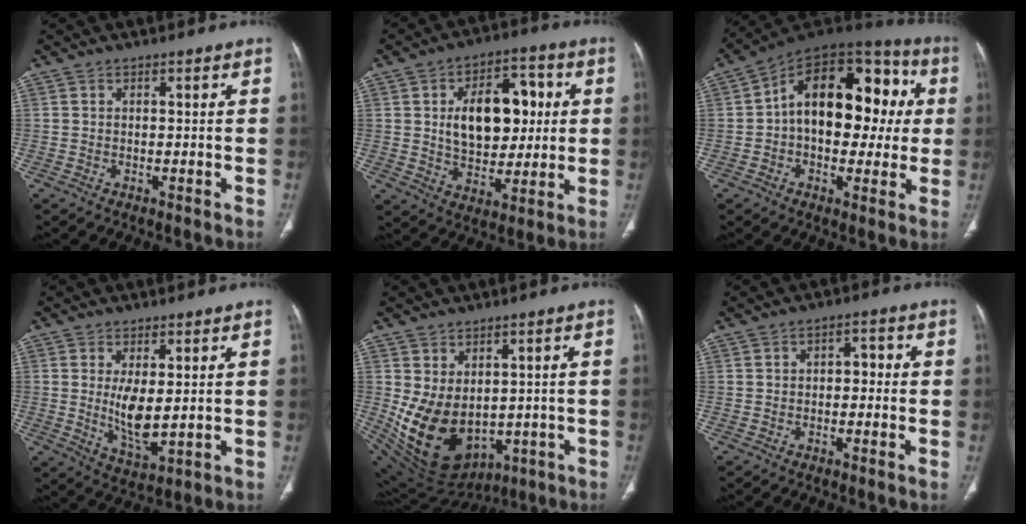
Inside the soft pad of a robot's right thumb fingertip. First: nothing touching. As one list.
[{"total": 16.3, "force": [2.5, 10.3, 12.4], "torque": [-0.141, 0.010, 0.043]}, {"total": 22.3, "force": [2.3, 13.7, 17.4], "torque": [-0.218, 0.041, 0.025]}, {"total": 7.2, "force": [0.6, 2.8, 6.6], "torque": [-0.120, -0.024, 0.024]}, {"total": 14.4, "force": [-0.9, 10.2, 10.1], "torque": [-0.167, -0.014, 0.026]}, {"total": 3.0, "force": [-0.2, 2.0, 2.2], "torque": [-0.016, 0.013, -0.011]}]